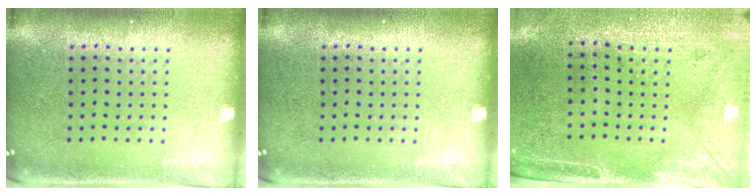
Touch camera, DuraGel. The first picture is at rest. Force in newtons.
{"total": 0.0}
{"total": 2.9, "press": 2.5, "slide": 1.6}